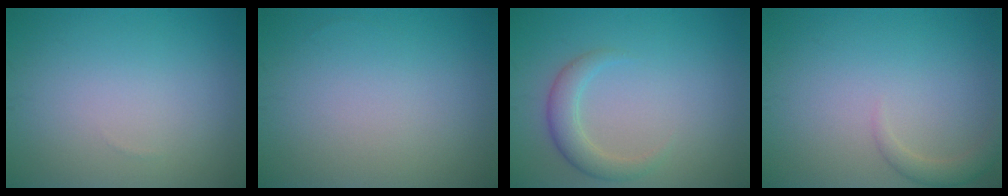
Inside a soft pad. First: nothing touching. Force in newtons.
{"total": 0.0}
{"total": 2.6, "press": 2.6, "slide": 0.2}
{"total": 1.6, "press": 1.6, "slide": 0.0}